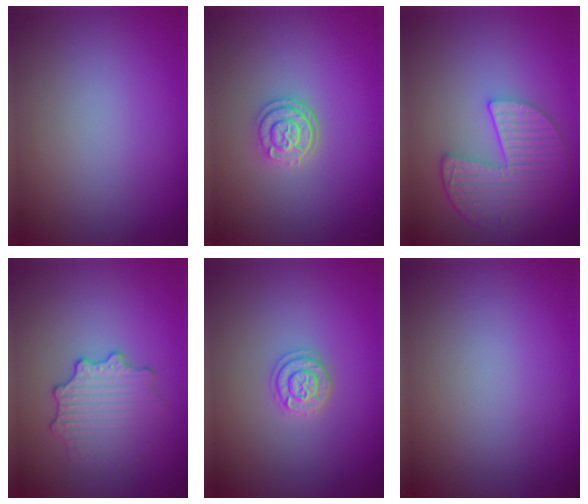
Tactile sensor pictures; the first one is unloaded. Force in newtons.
{"total": 2.6, "press": 2.2, "slide": 1.3}
{"total": 5.6, "press": 4.3, "slide": 3.5}
{"total": 2.9, "press": 2.8, "slide": 0.9}
{"total": 1.9, "press": 1.8, "slide": 0.3}
{"total": 0.0}